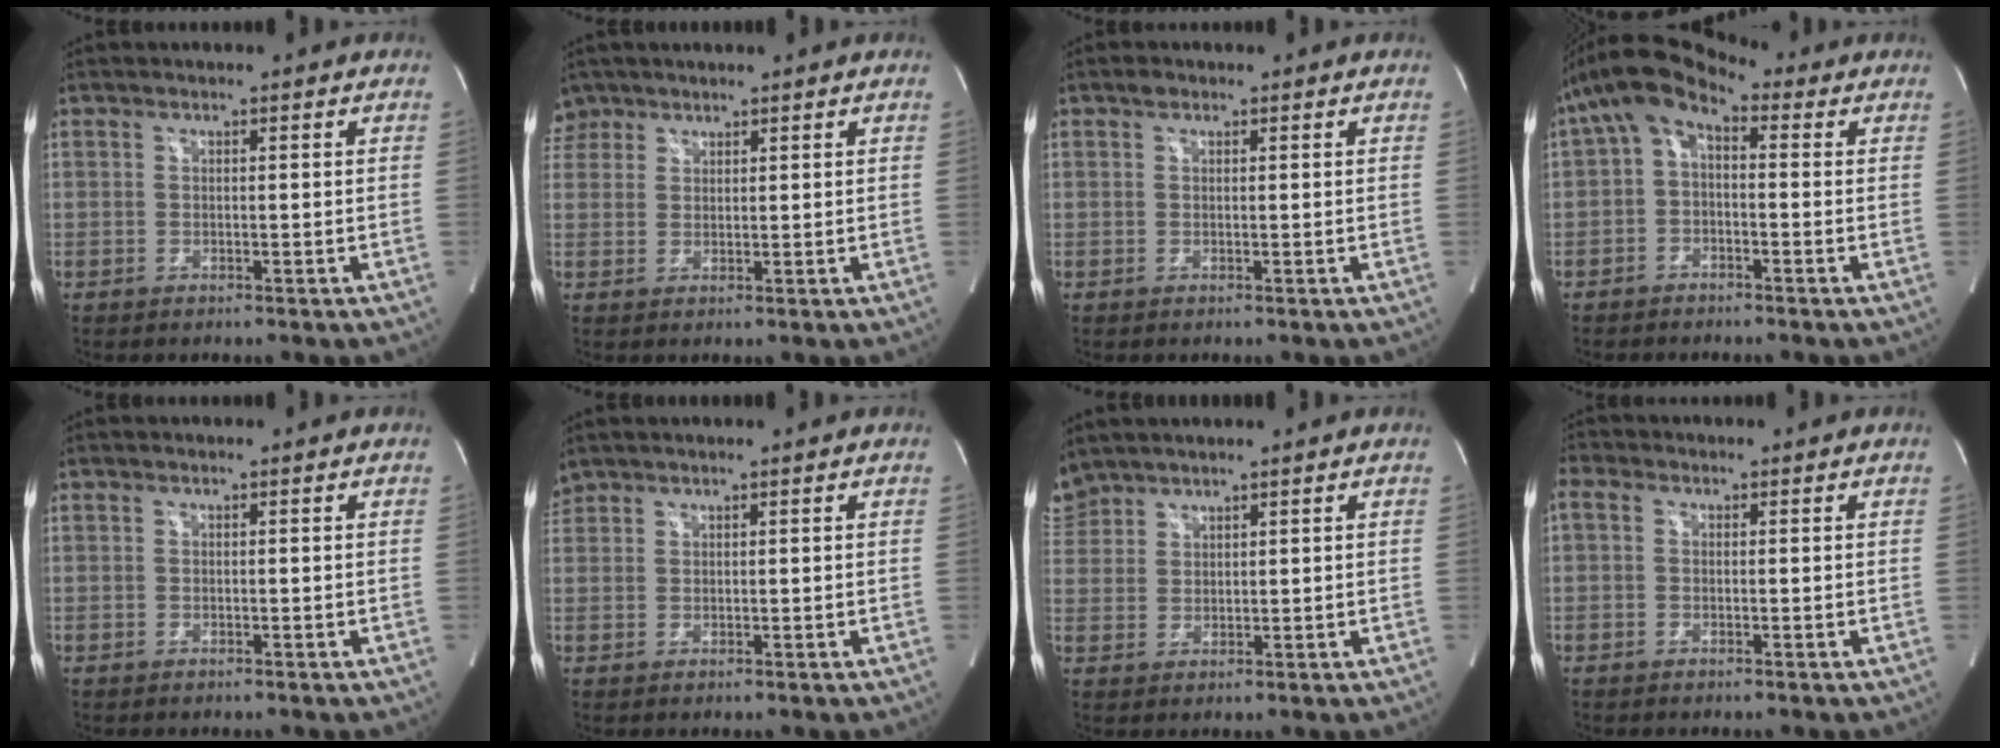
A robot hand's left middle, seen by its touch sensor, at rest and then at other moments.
{"total": 3.5, "force": [2.7, 2.2, -0.4], "torque": [0.012, 0.011, 0.053]}
{"total": 0.9, "force": [0.6, 0.6, 0.3], "torque": [-0.011, 0.005, 0.009]}
{"total": 8.3, "force": [2.1, 4.1, 6.9], "torque": [-0.133, 0.057, 0.028]}
{"total": 0.0}
{"total": 1.7, "force": [1.4, 0.9, 0.0], "torque": [-0.006, 0.018, 0.030]}
{"total": 4.3, "force": [4.1, 1.3, 0.1], "torque": [-0.015, 0.019, 0.090]}
{"total": 2.1, "force": [0.4, 1.5, 1.4], "torque": [-0.043, 0.010, 0.004]}